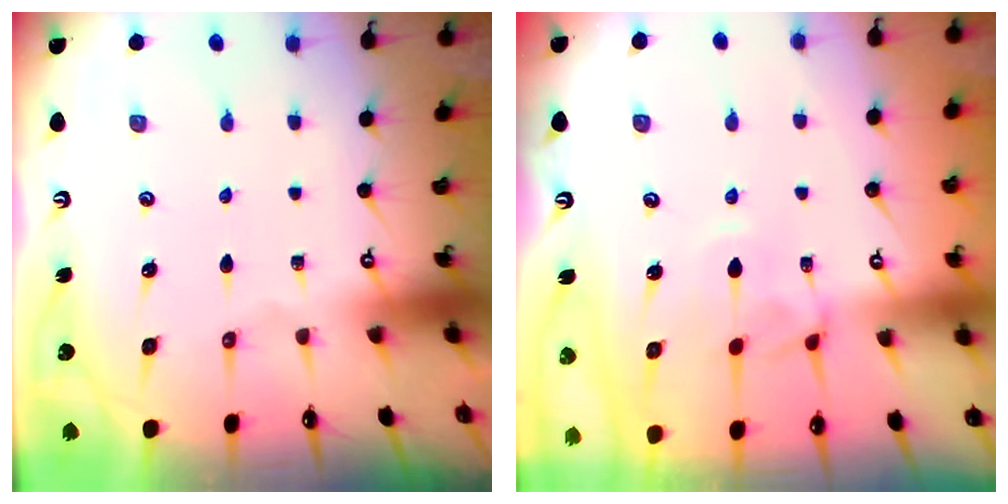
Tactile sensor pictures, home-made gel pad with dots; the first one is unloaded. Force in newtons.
{"total": 2.2, "press": 2.0, "slide": 0.8}